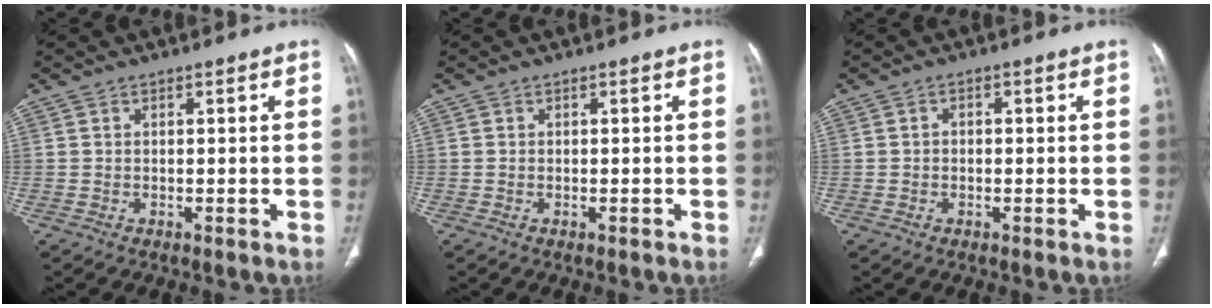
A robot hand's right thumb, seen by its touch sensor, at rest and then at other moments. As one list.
[{"total": 0.0}, {"total": 1.0, "force": [-0.1, 0.8, 0.6], "torque": [-0.004, 0.006, -0.007]}]